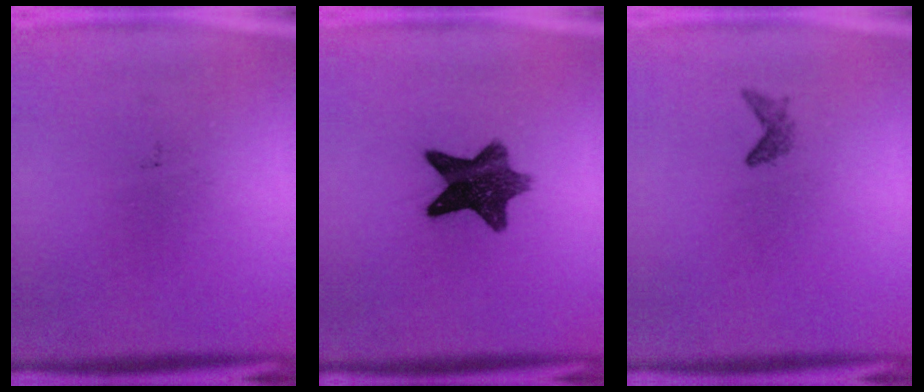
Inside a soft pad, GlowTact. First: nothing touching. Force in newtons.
{"total": 10.1}
{"total": 1.1}